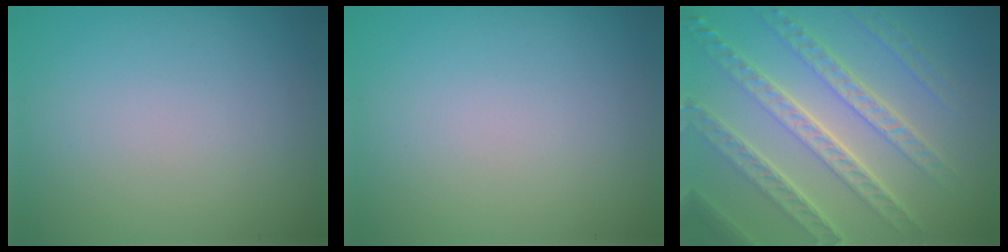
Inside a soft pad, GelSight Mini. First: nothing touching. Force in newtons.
{"total": 0.0}
{"total": 7.6, "press": 5.3, "slide": 5.5}